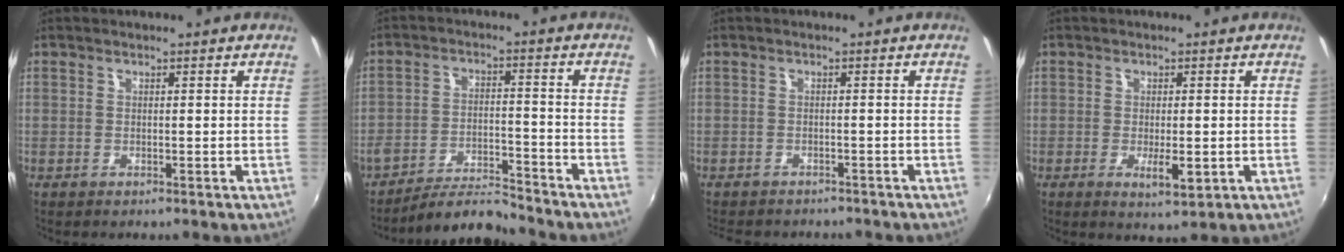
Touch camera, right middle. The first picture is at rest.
{"total": 7.9, "force": [-7.8, 0.2, 1.5], "torque": [-0.042, 0.008, -0.133]}
{"total": 6.1, "force": [-5.5, 1.8, 2.1], "torque": [-0.052, -0.017, -0.077]}
{"total": 3.8, "force": [-0.9, 1.2, 3.5], "torque": [-0.062, -0.010, -0.012]}